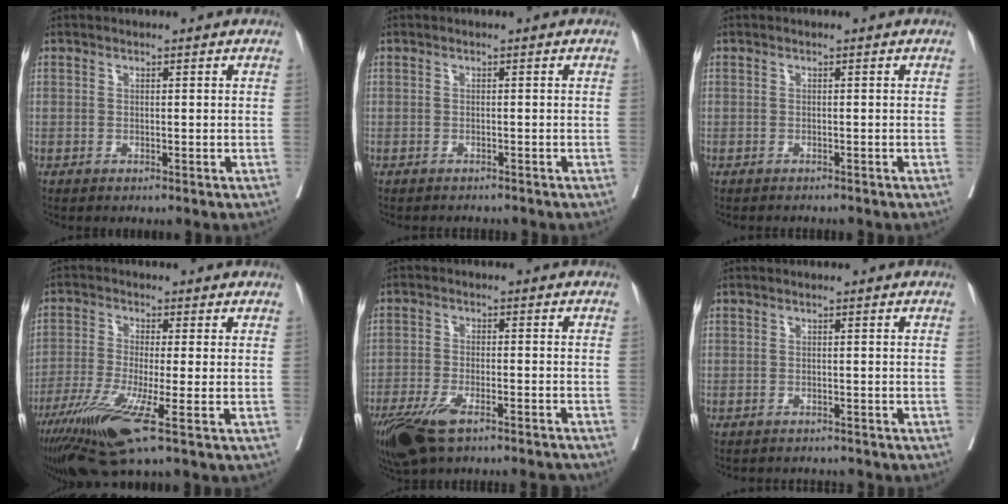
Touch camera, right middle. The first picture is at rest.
{"total": 2.8, "force": [-2.7, 0.6, 0.4], "torque": [-0.003, -0.005, -0.035]}
{"total": 2.3, "force": [-2.2, 0.5, 0.5], "torque": [-0.008, -0.005, -0.028]}
{"total": 10.2, "force": [-5.1, 0.2, 8.9], "torque": [-0.169, -0.033, -0.094]}
{"total": 12.6, "force": [-10.1, 2.3, 7.1], "torque": [-0.133, -0.016, -0.165]}
{"total": 3.6, "force": [-3.6, 0.7, 0.1], "torque": [0.005, -0.008, -0.048]}